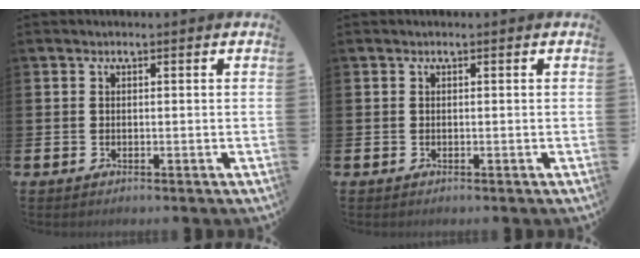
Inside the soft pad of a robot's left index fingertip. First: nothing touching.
{"total": 0.0}